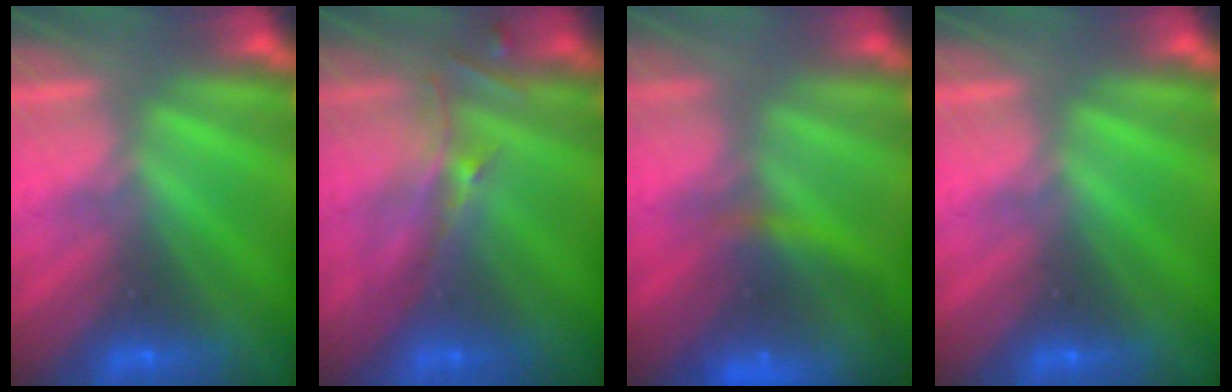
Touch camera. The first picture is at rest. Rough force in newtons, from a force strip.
{"total": 2.6}
{"total": 13.7}
{"total": 0.0}